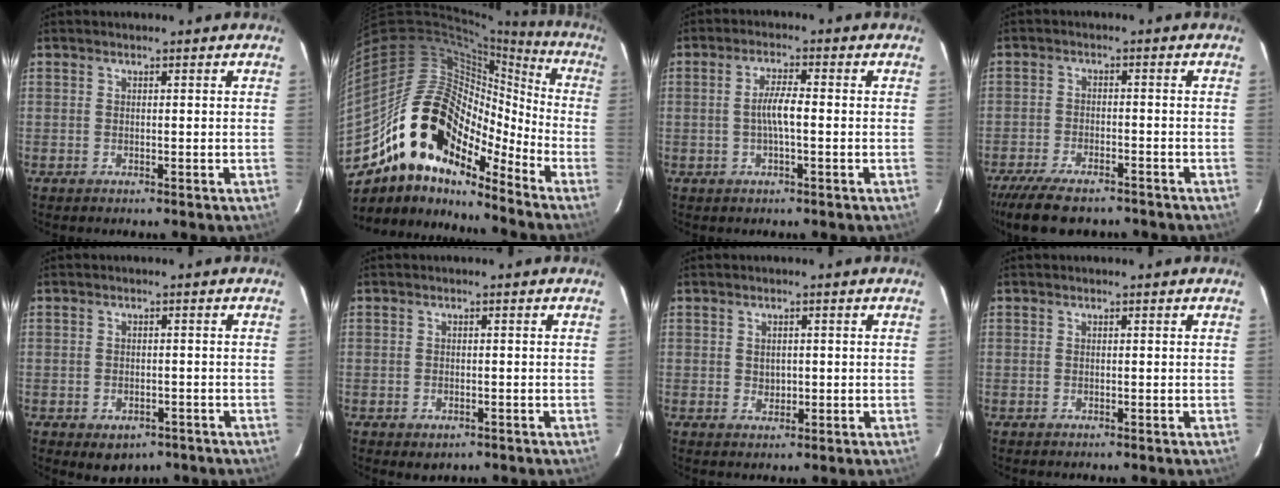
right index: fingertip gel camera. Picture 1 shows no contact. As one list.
[{"total": 20.5, "force": [-13.4, 10.7, 11.3], "torque": [-0.199, 0.020, -0.247]}, {"total": 4.1, "force": [-0.6, 0.6, 4.0], "torque": [-0.076, 0.004, -0.010]}, {"total": 12.5, "force": [-10.2, 4.2, 6.0], "torque": [-0.139, -0.029, -0.167]}, {"total": 5.7, "force": [-3.4, 3.9, 2.5], "torque": [-0.047, -0.005, -0.032]}, {"total": 2.5, "force": [-1.2, 1.9, 1.2], "torque": [-0.023, -0.004, -0.012]}, {"total": 1.3, "force": [0.0, 1.1, 0.6], "torque": [-0.005, 0.003, 0.002]}, {"total": 0.0}]